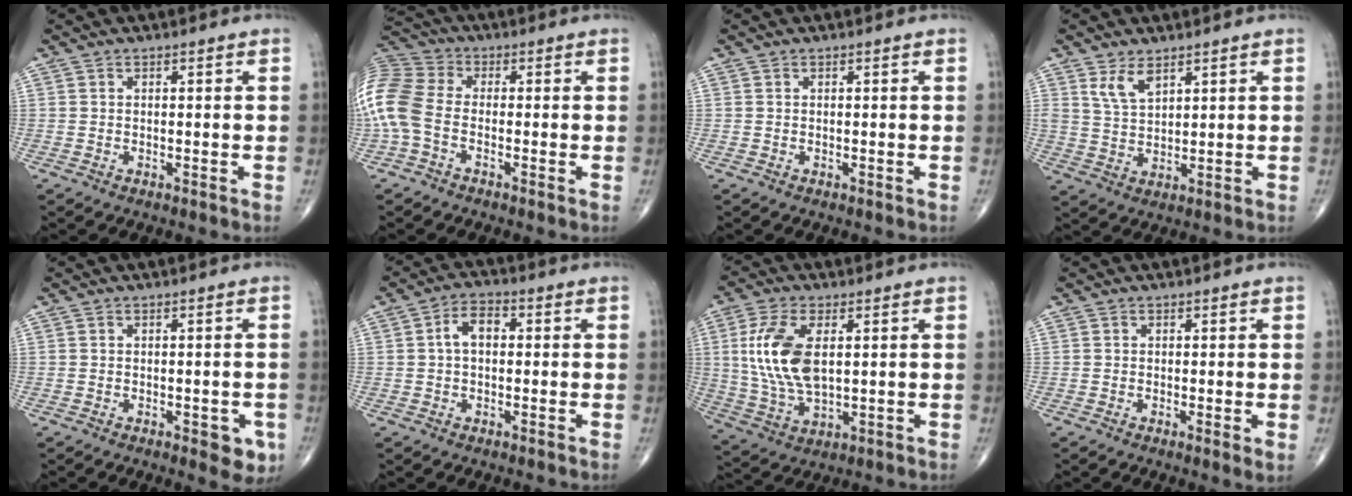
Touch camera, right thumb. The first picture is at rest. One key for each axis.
{"total": 13.5, "fx": -2.3, "fy": 9.0, "fz": 9.8, "tx": -0.238, "ty": 0.025, "tz": -0.055}
{"total": 0.0}
{"total": 4.8, "fx": 3.0, "fy": 2.3, "fz": 2.9, "tx": -0.048, "ty": -0.020, "tz": 0.064}
{"total": 4.5, "fx": -1.7, "fy": 2.1, "fz": 3.7, "tx": -0.021, "ty": 0.000, "tz": -0.016}
{"total": 5.2, "fx": 0.5, "fy": 3.2, "fz": 4.1, "tx": -0.069, "ty": 0.019, "tz": 0.002}
{"total": 13.1, "fx": 2.3, "fy": 6.6, "fz": 11.1, "tx": -0.233, "ty": -0.009, "tz": 0.052}
{"total": 1.9, "fx": -0.1, "fy": 0.3, "fz": 1.9, "tx": -0.036, "ty": -0.008, "tz": -0.004}